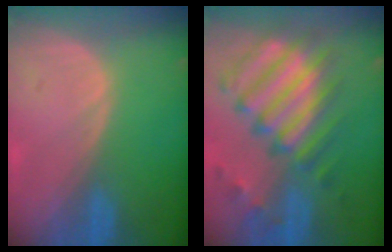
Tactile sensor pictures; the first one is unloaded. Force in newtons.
{"total": 11.9, "press": 10.3, "slide": 5.9}